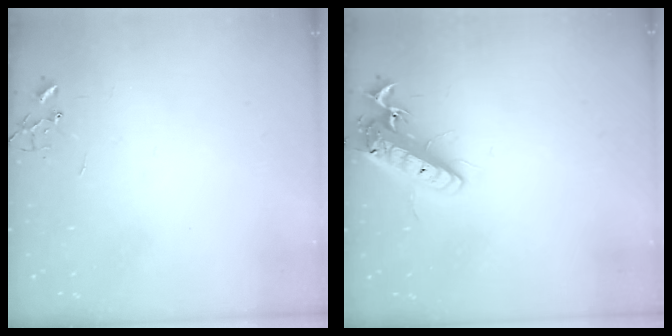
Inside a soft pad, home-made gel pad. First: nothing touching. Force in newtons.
{"total": 14.3, "press": 14.0, "slide": 3.0}